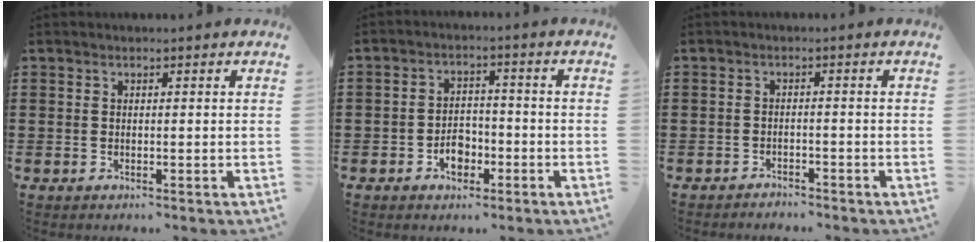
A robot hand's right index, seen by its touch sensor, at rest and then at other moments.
{"total": 4.1, "force": [-2.1, 2.8, 2.1], "torque": [-0.033, 0.004, -0.041]}
{"total": 1.7, "force": [-1.7, 0.1, 0.0], "torque": [-0.006, -0.001, -0.037]}